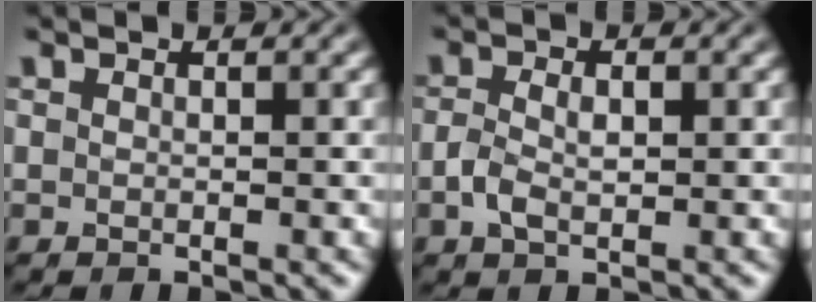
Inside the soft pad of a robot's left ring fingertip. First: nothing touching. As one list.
[{"total": 2.4, "force": [-0.3, 1.5, 1.9], "torque": [-0.041, 0.000, -0.007]}]